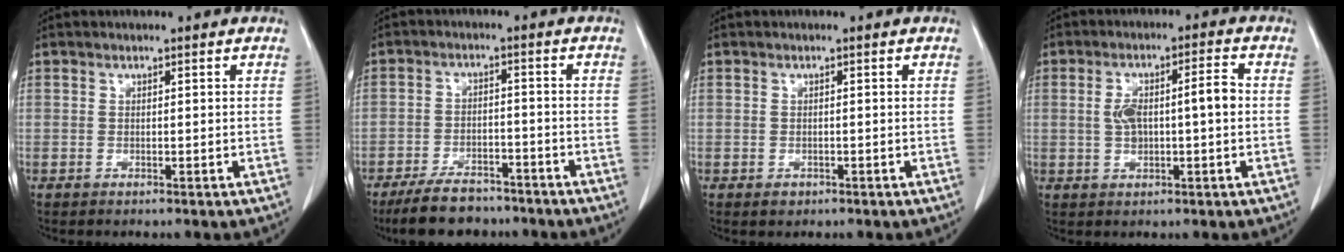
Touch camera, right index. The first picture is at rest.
{"total": 8.3, "force": [-6.9, 3.2, 3.3], "torque": [-0.060, -0.008, -0.116]}
{"total": 1.1, "force": [-0.6, 0.9, 0.3], "torque": [-0.004, 0.002, -0.004]}
{"total": 6.8, "force": [0.2, 1.8, 6.6], "torque": [-0.127, 0.024, 0.007]}